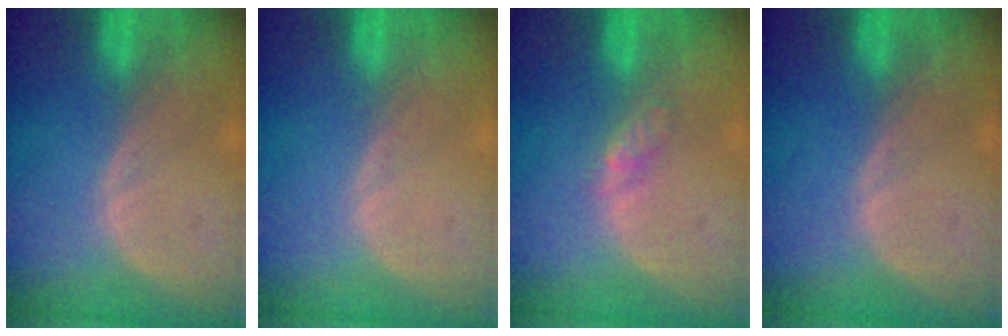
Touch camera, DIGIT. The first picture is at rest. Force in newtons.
{"total": 0.0}
{"total": 2.4, "press": 2.4, "slide": 0.2}
{"total": 0.0}